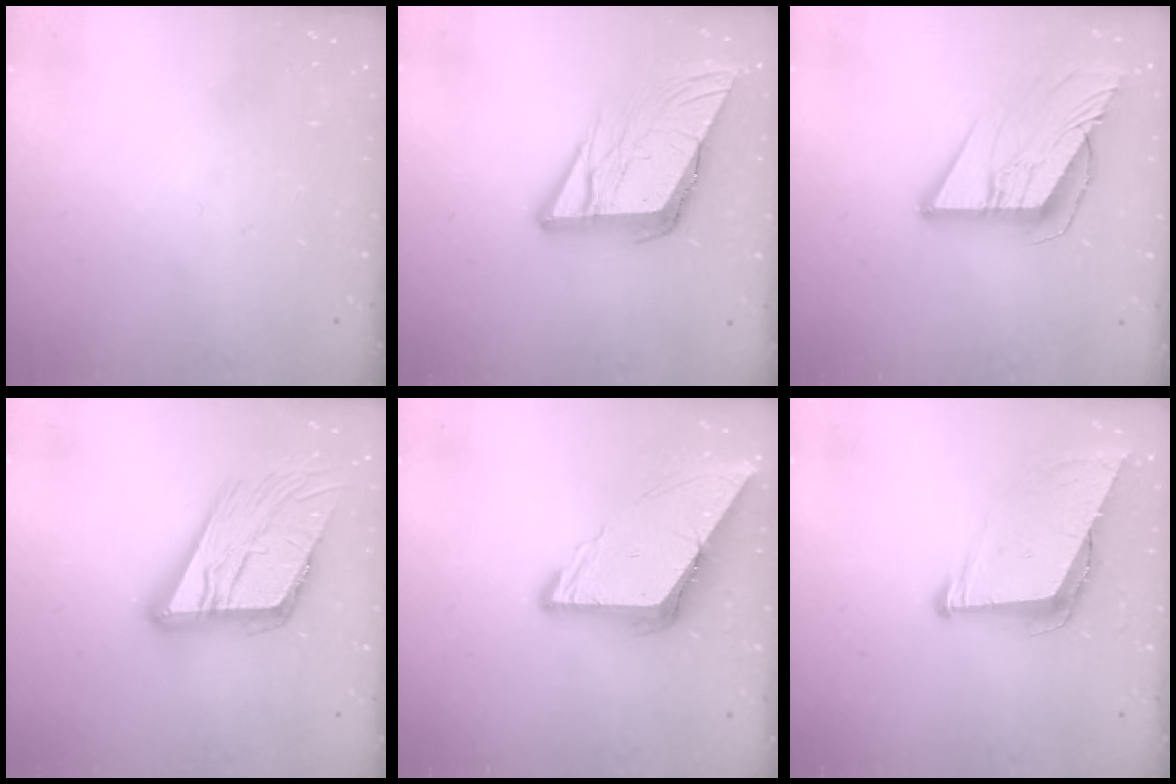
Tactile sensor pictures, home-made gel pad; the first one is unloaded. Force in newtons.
{"total": 13.7, "press": 13.4, "slide": 2.6}
{"total": 11.3, "press": 11.2, "slide": 1.5}
{"total": 19.1, "press": 18.9, "slide": 2.6}
{"total": 9.9, "press": 9.9, "slide": 1.1}
{"total": 9.3, "press": 8.9, "slide": 2.7}